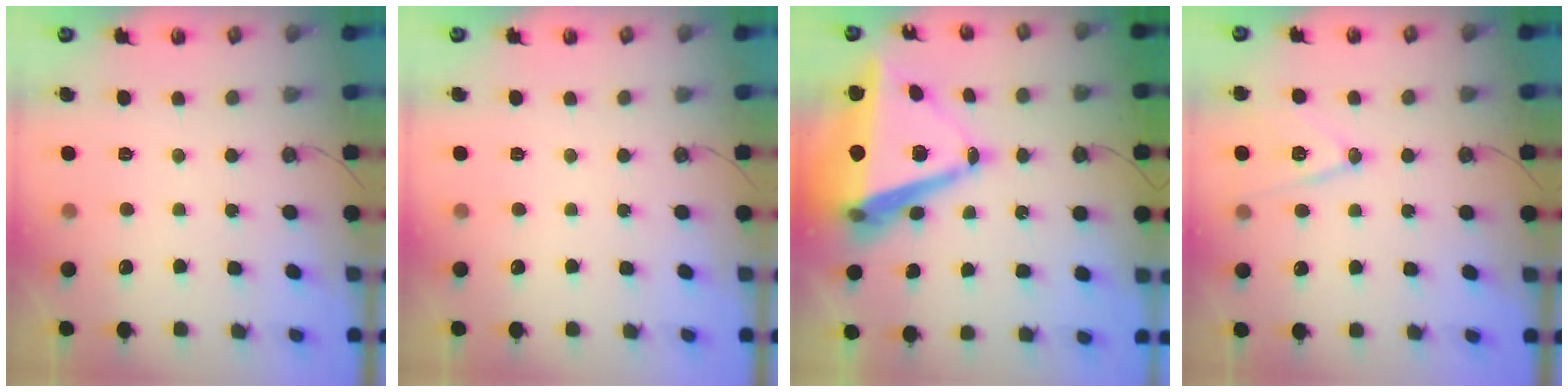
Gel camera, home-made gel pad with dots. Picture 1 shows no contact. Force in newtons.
{"total": 0.0}
{"total": 16.5, "press": 16.0, "slide": 3.9}
{"total": 12.7, "press": 12.3, "slide": 3.2}